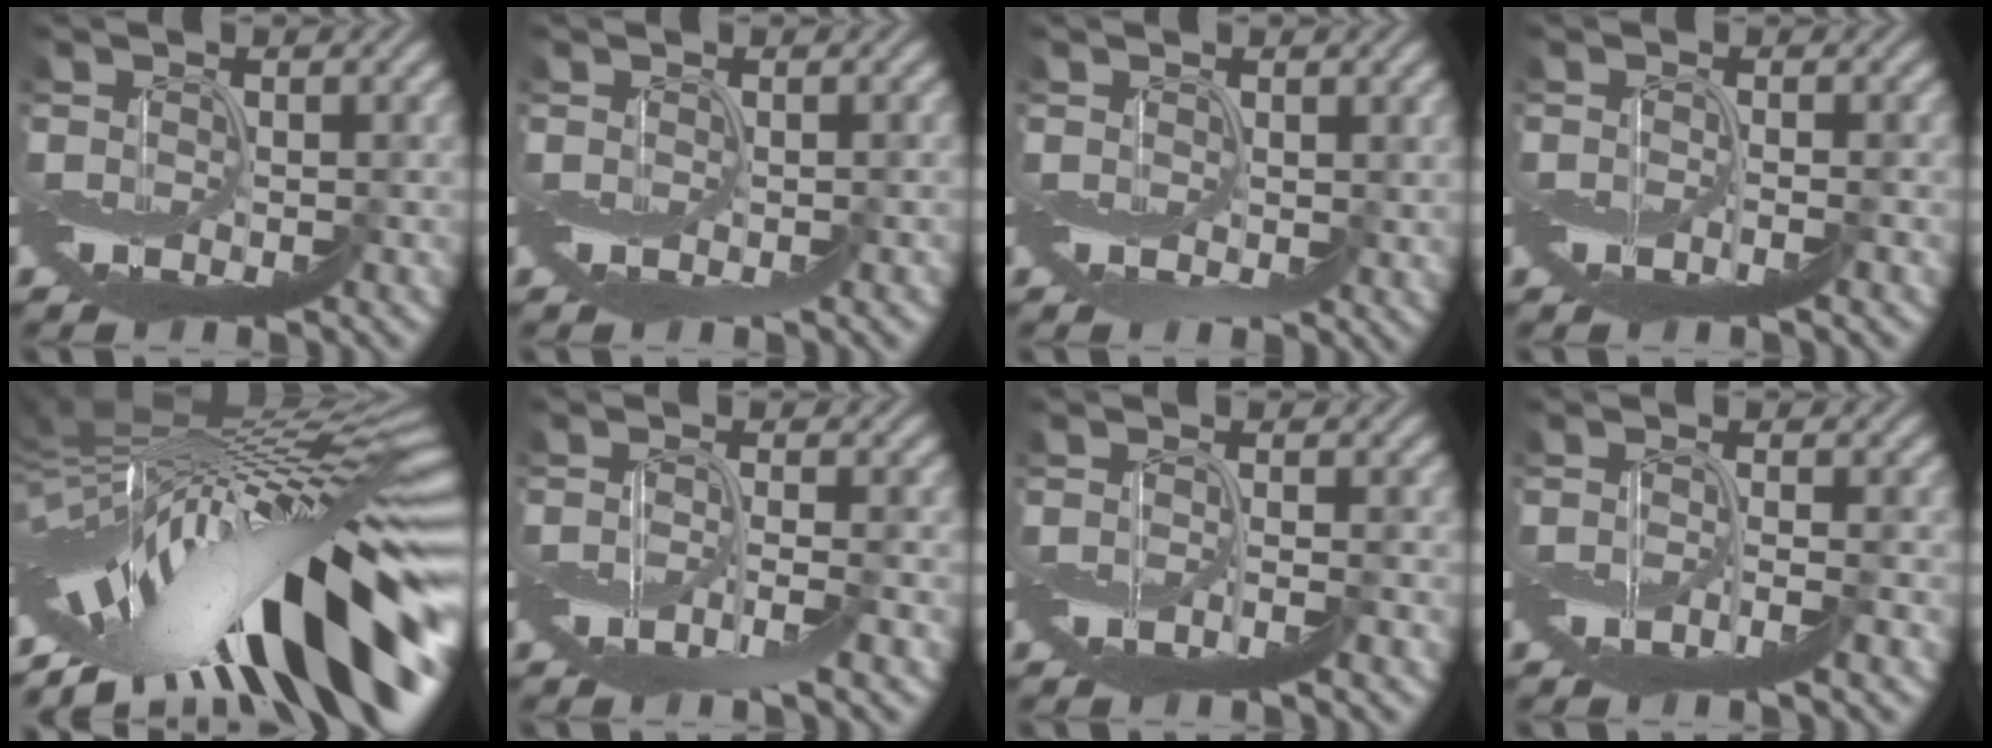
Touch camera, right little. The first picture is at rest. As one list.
[{"total": 0.7, "force": [-0.4, 0.1, 0.6], "torque": [-0.010, -0.001, -0.003]}, {"total": 2.2, "force": [0.4, 1.5, 1.5], "torque": [-0.024, -0.004, 0.009]}, {"total": 1.0, "force": [-0.3, 0.0, 0.9], "torque": [-0.020, -0.003, -0.007]}, {"total": 16.4, "force": [-4.8, 6.2, 14.4], "torque": [-0.205, 0.013, -0.086]}, {"total": 3.0, "force": [-1.1, 0.7, 2.7], "torque": [-0.048, -0.002, -0.024]}, {"total": 1.6, "force": [-0.6, 0.1, 1.5], "torque": [-0.029, -0.003, -0.011]}, {"total": 2.3, "force": [-0.8, 0.3, 2.1], "torque": [-0.039, -0.002, -0.016]}]